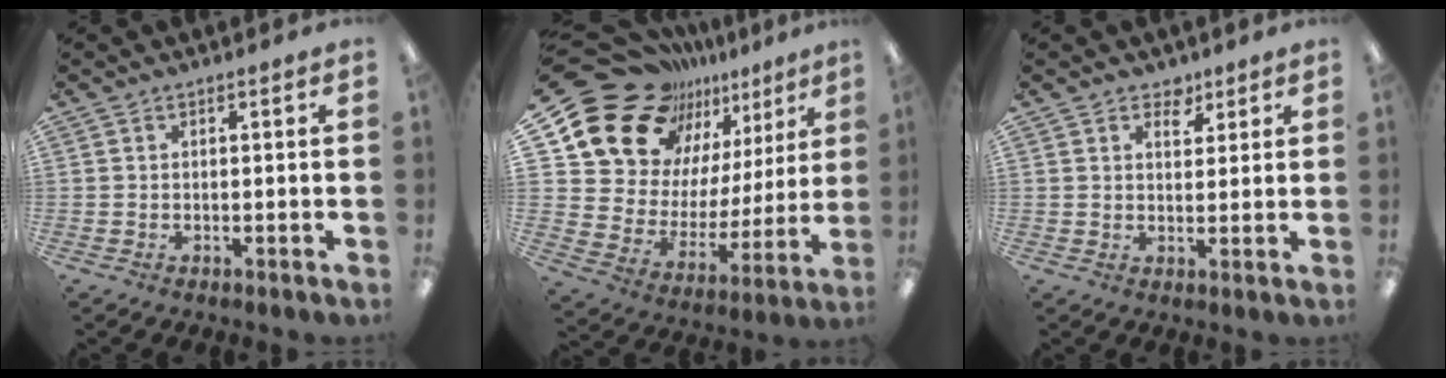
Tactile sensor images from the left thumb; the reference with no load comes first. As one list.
[{"total": 20.5, "force": [15.8, 11.0, 7.1], "torque": [-0.141, -0.110, 0.296]}, {"total": 3.9, "force": [2.8, 2.5, 1.1], "torque": [0.003, -0.014, 0.046]}]